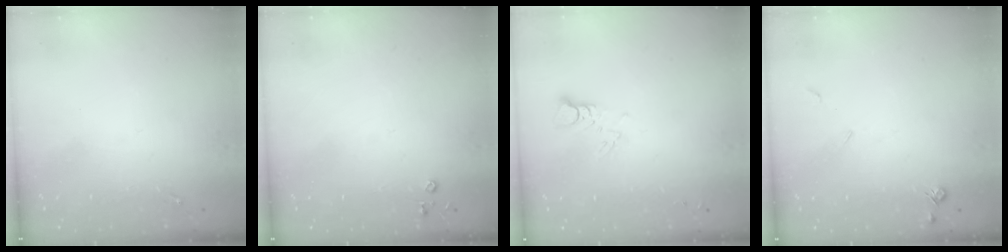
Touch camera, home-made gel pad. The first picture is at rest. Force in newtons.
{"total": 2.8, "press": 2.8, "slide": 0.3}
{"total": 2.9, "press": 2.9, "slide": 0.2}
{"total": 4.2, "press": 4.2, "slide": 0.7}